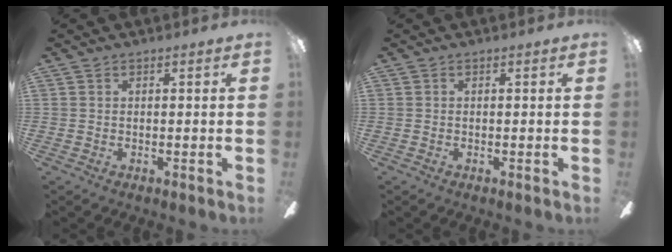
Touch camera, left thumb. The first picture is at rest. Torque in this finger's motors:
{"motor_torque": [0.00, 0.00, 0.11, -0.11, 0.00]}